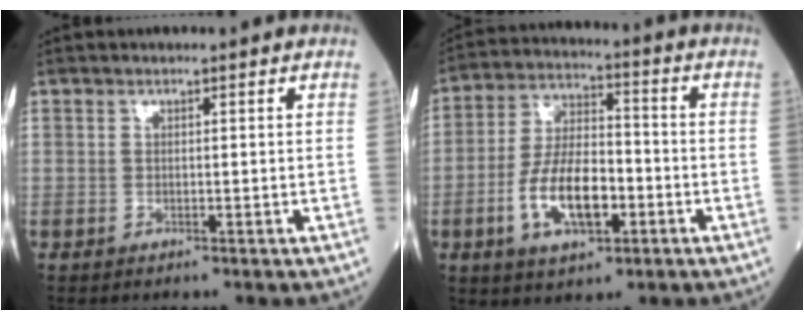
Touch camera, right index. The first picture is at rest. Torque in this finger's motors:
{"motor_torque": [1.69, -0.19, 0.87, 0.21]}